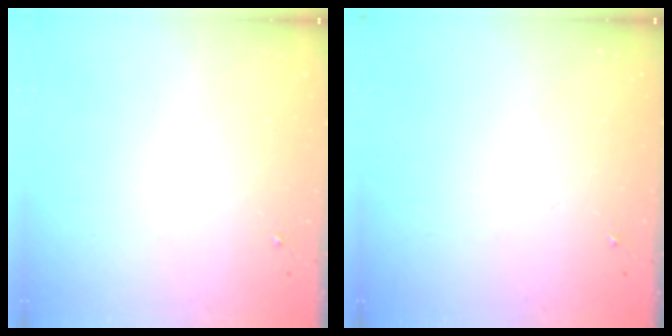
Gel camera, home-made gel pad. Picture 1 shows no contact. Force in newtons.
{"total": 0.0}